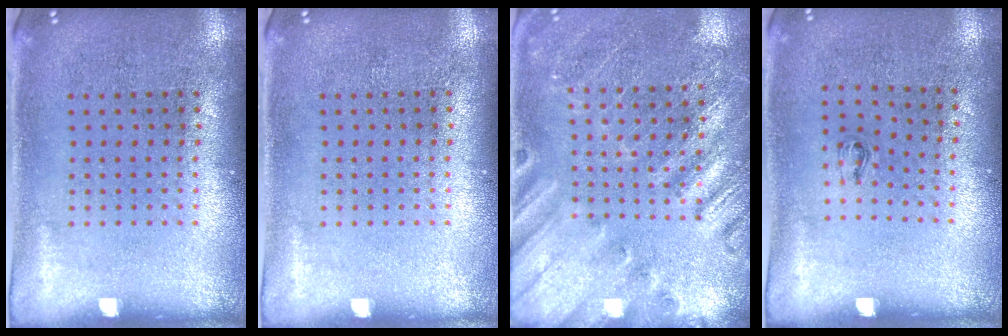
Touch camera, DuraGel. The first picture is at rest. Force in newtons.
{"total": 0.0}
{"total": 2.4, "press": 2.4, "slide": 0.5}
{"total": 0.6, "press": 0.2, "slide": 0.5}